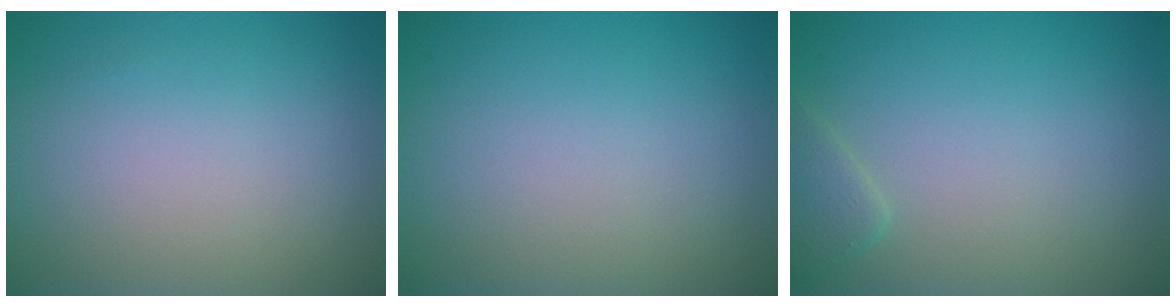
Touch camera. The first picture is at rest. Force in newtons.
{"total": 0.0}
{"total": 0.9, "press": 0.9, "slide": 0.1}